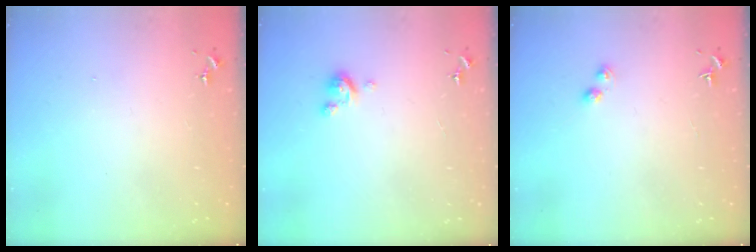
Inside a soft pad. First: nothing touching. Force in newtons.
{"total": 3.0, "press": 3.0, "slide": 0.3}
{"total": 2.3, "press": 2.2, "slide": 0.3}